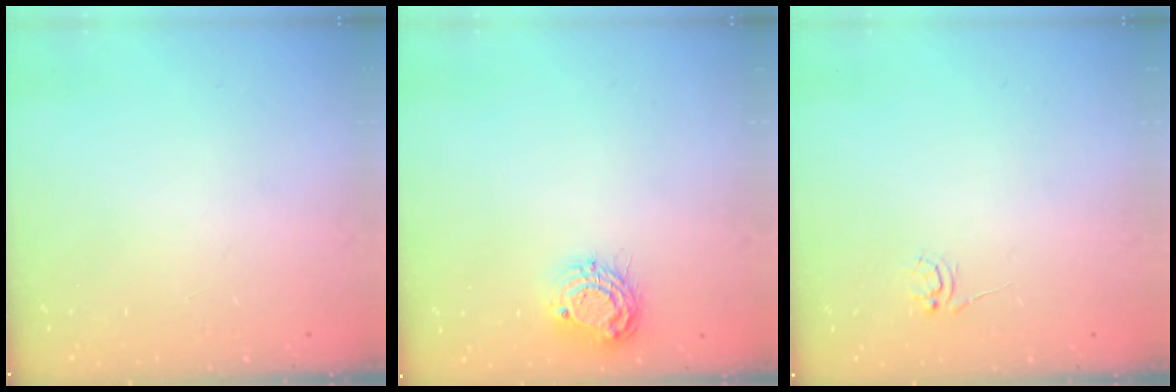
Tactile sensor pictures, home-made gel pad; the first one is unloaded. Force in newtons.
{"total": 9.0, "press": 9.0, "slide": 0.5}
{"total": 2.5, "press": 2.5, "slide": 0.2}